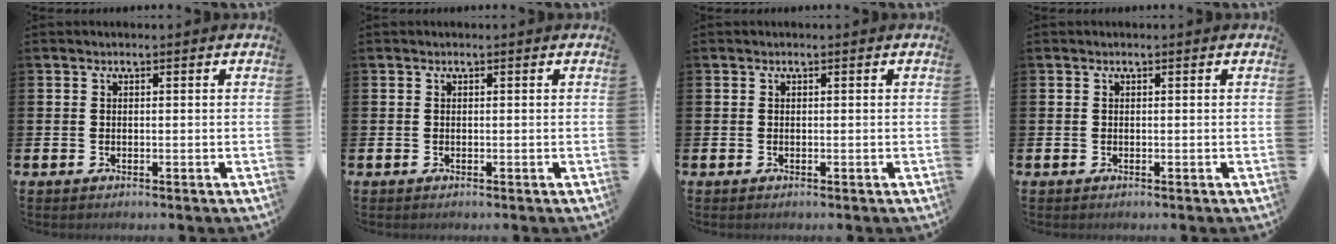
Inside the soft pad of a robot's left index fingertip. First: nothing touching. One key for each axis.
{"total": 0.0}
{"total": 0.0}
{"total": 0.0}